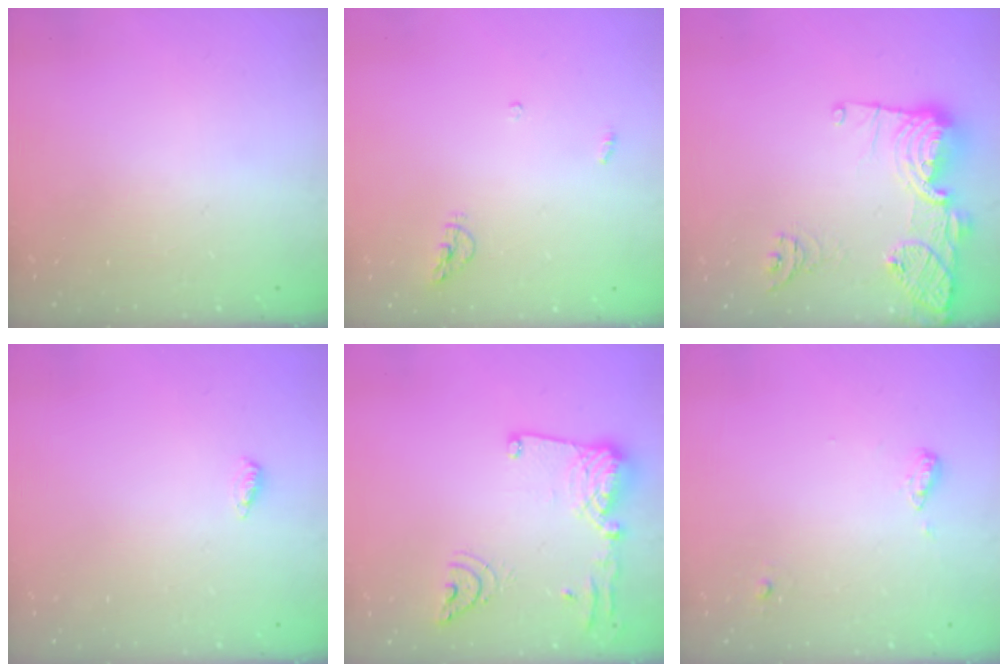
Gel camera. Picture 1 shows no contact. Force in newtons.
{"total": 5.4, "press": 5.4, "slide": 0.5}
{"total": 19.0, "press": 18.0, "slide": 5.9}
{"total": 4.9, "press": 4.4, "slide": 2.0}
{"total": 17.2, "press": 17.1, "slide": 2.2}
{"total": 7.0, "press": 6.3, "slide": 2.9}